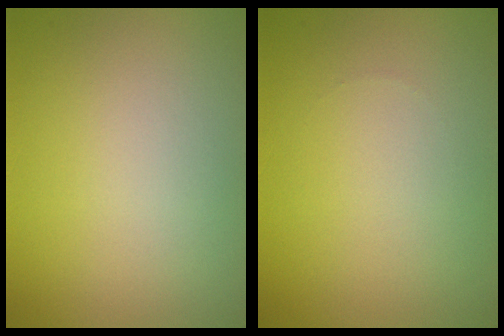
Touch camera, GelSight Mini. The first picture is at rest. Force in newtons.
{"total": 0.0}